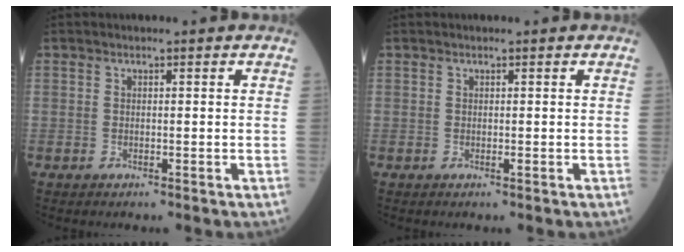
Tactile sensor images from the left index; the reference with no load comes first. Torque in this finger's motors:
{"motor_torque": [0.21, 0.07, 0.03, 0.02]}